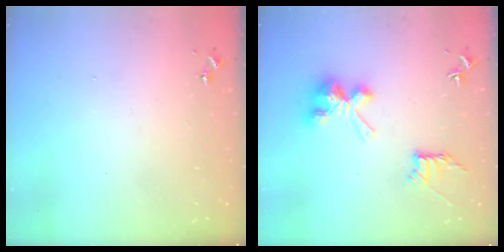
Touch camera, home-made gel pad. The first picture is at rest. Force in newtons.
{"total": 11.2, "press": 11.2, "slide": 0.4}